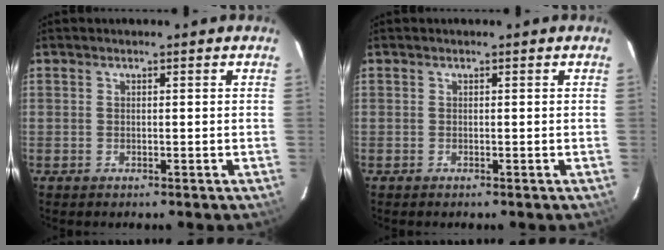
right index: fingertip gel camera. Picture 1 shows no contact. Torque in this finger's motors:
{"motor_torque": [0.09, 0.03, -0.02, 0.01]}